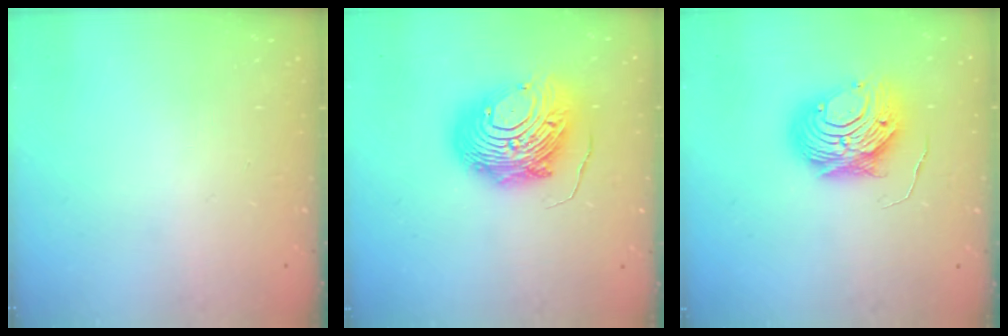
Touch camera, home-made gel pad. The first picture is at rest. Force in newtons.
{"total": 14.8, "press": 14.7, "slide": 1.3}
{"total": 10.5, "press": 10.5, "slide": 1.0}